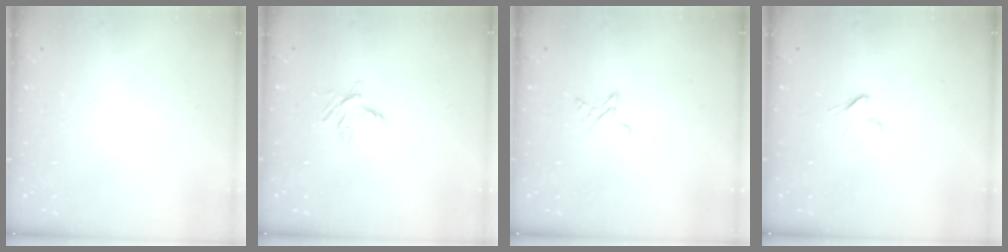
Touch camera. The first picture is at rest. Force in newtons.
{"total": 5.9, "press": 5.9, "slide": 0.5}
{"total": 4.1, "press": 4.1, "slide": 0.4}
{"total": 3.6, "press": 3.5, "slide": 0.3}